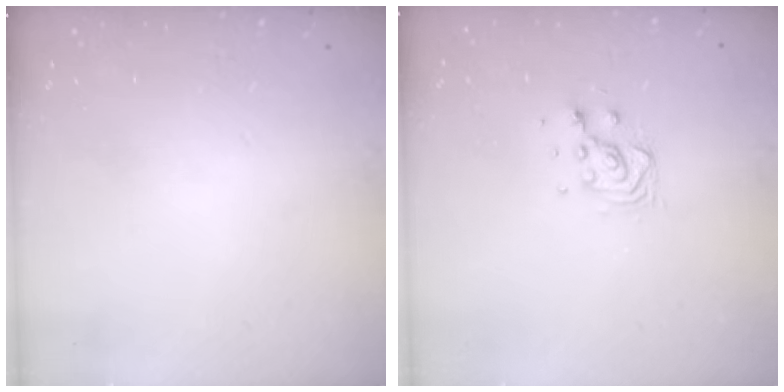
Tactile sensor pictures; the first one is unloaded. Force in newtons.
{"total": 6.6, "press": 6.5, "slide": 1.0}